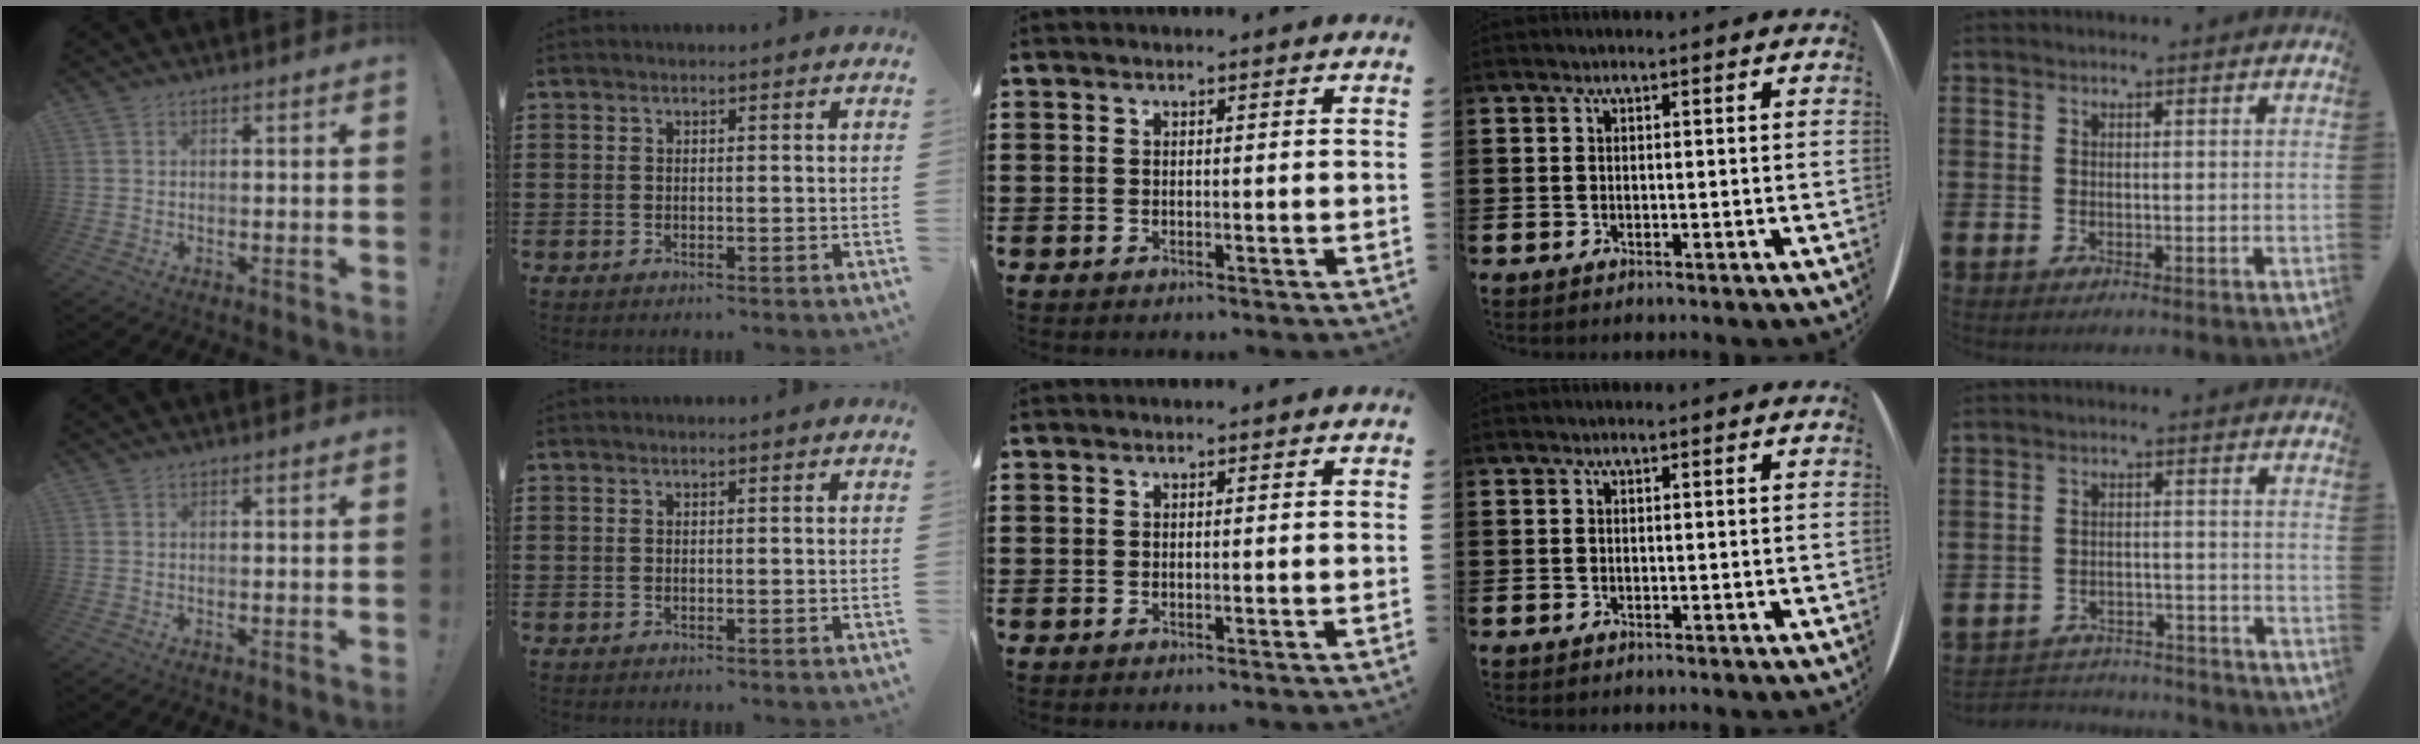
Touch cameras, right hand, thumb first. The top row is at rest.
{"little": {"total": 3.2, "force": [-3.2, 0.5, 0.0], "torque": [-0.006, 0.005, -0.068]}}